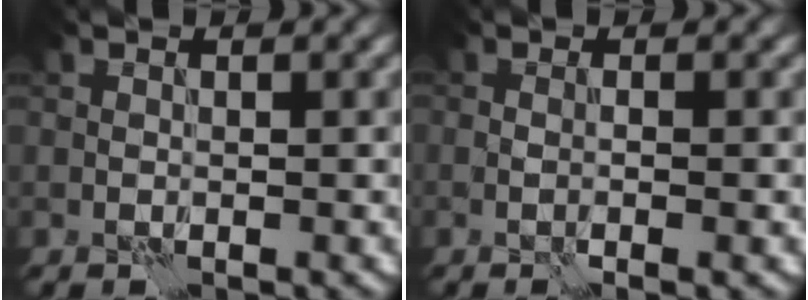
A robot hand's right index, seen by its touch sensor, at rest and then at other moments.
{"total": 1.5, "force": [-0.3, 0.3, 1.5], "torque": [-0.022, -0.004, -0.006]}